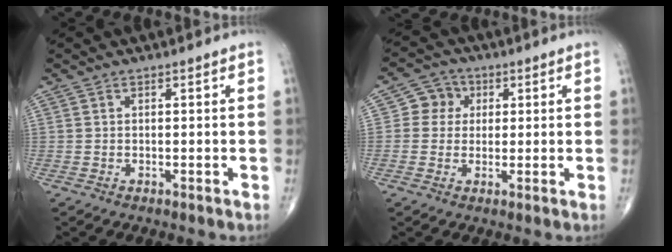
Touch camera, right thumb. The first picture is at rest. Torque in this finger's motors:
{"motor_torque": [-0.60, 0.09, -0.20, -0.09, 0.02]}